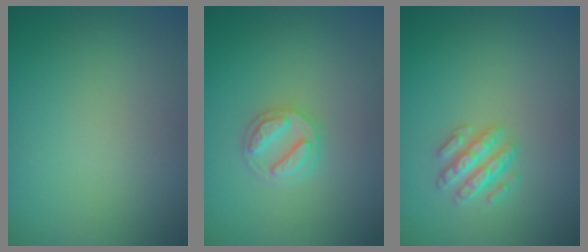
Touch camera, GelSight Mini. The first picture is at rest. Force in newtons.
{"total": 2.6, "press": 2.5, "slide": 0.5}
{"total": 2.4, "press": 2.3, "slide": 0.6}